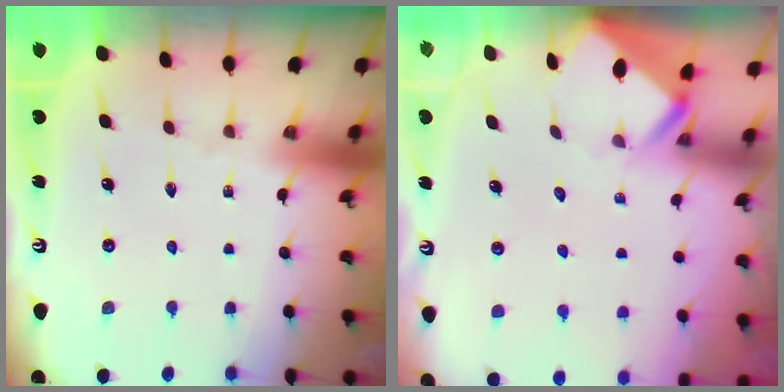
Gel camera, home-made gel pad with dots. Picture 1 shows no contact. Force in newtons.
{"total": 2.8, "press": 2.8, "slide": 0.3}